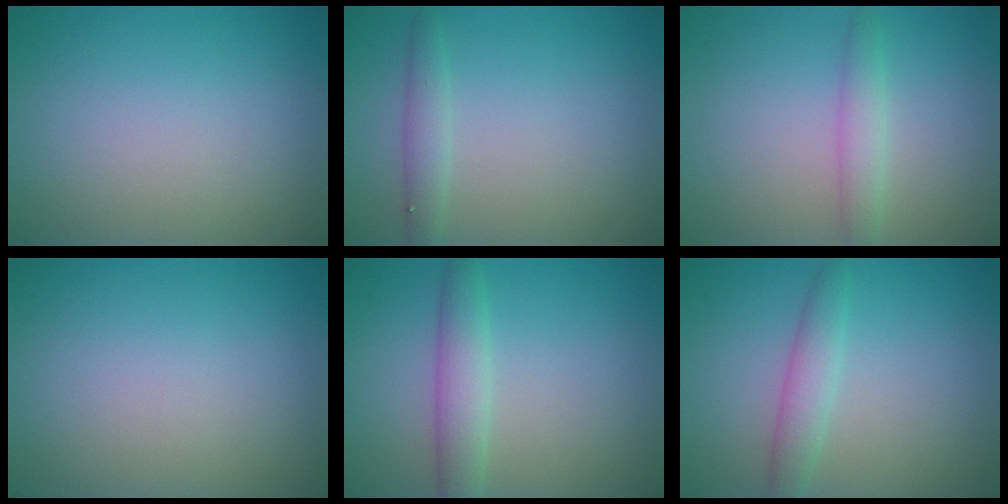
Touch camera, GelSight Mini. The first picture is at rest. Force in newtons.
{"total": 1.6, "press": 1.6, "slide": 0.0}
{"total": 1.9, "press": 1.9, "slide": 0.1}
{"total": 0.0}
{"total": 2.9, "press": 2.9, "slide": 0.0}
{"total": 2.3, "press": 2.3, "slide": 0.1}